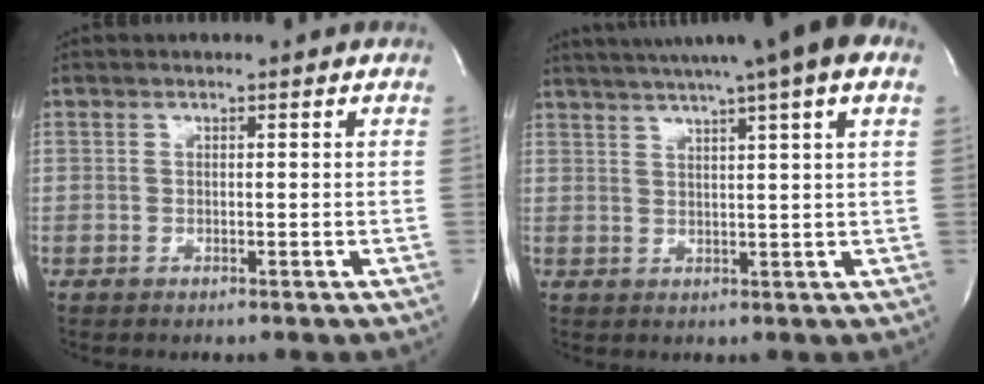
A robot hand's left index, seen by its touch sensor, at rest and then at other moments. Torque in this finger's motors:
{"motor_torque": [0.27, -0.38, 1.01, 0.21]}